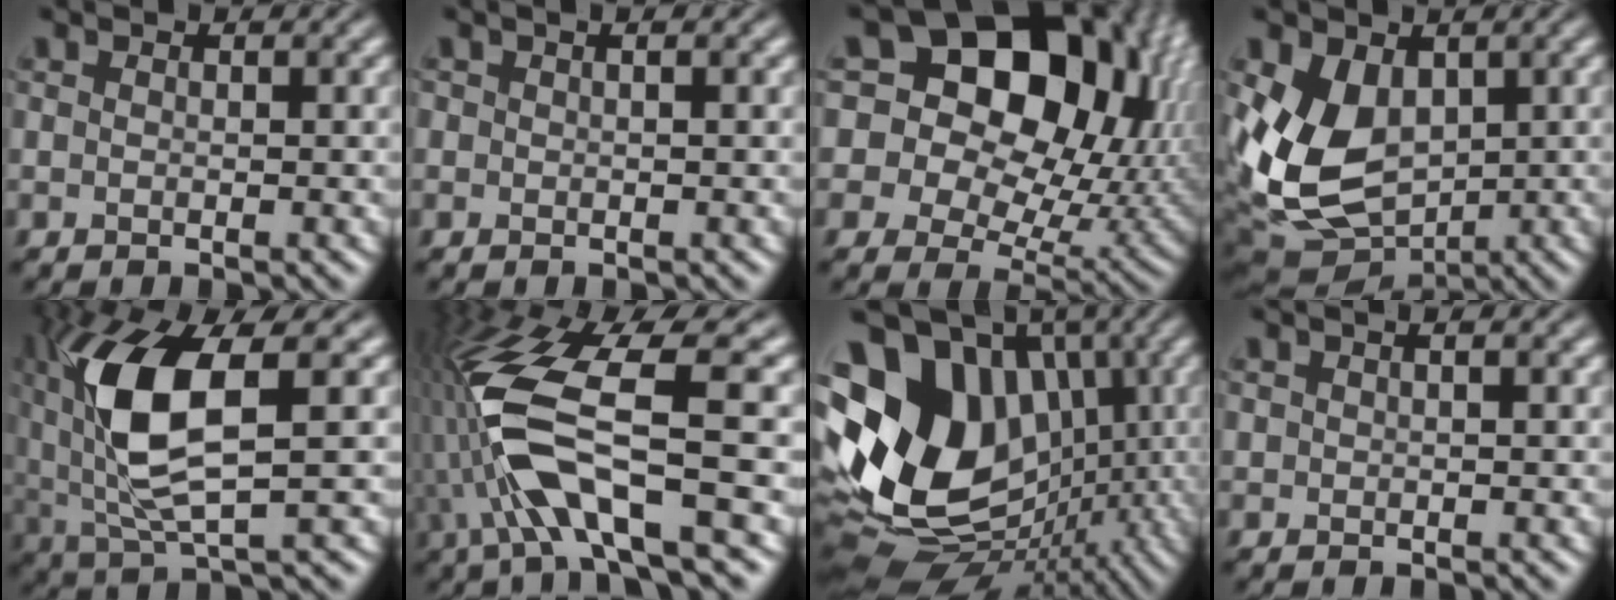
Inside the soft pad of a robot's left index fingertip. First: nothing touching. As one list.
[{"total": 0.8, "force": [0.4, 0.3, 0.6], "torque": [0.000, 0.003, -0.001]}, {"total": 18.5, "force": [6.4, 13.3, 11.1], "torque": [-0.180, 0.053, 0.119]}, {"total": 7.5, "force": [-0.1, 5.3, 5.3], "torque": [-0.126, -0.018, 0.015]}, {"total": 9.3, "force": [1.6, 2.8, 8.7], "torque": [-0.188, 0.000, 0.047]}, {"total": 10.1, "force": [-2.2, 2.8, 9.5], "torque": [-0.205, 0.014, -0.038]}, {"total": 15.3, "force": [0.7, 11.8, 9.8], "torque": [-0.204, 0.026, 0.012]}, {"total": 1.2, "force": [0.7, 0.5, 0.8], "torque": [-0.002, 0.006, -0.001]}]